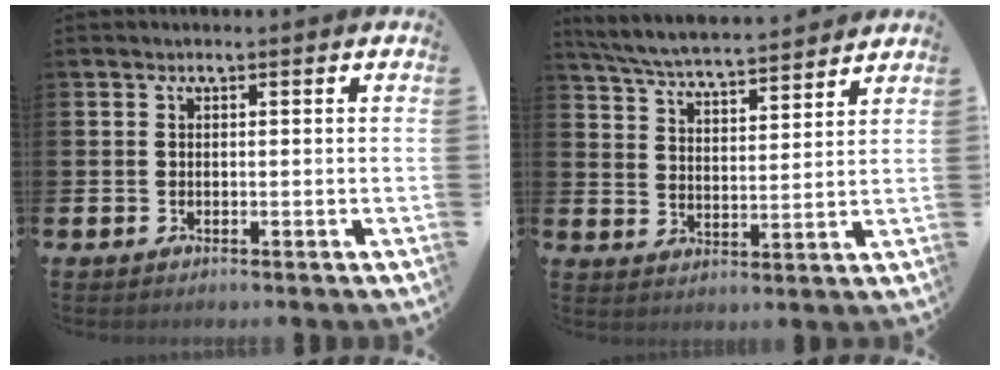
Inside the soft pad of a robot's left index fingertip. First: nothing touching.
{"total": 6.0, "force": [5.8, 0.2, 1.2], "torque": [-0.051, -0.039, 0.102]}